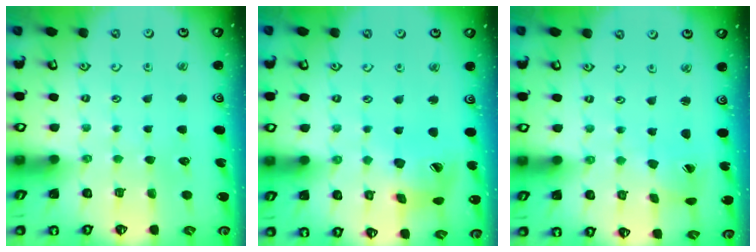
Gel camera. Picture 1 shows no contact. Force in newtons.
{"total": 11.8, "press": 11.7, "slide": 1.4}
{"total": 2.2, "press": 2.2, "slide": 0.1}